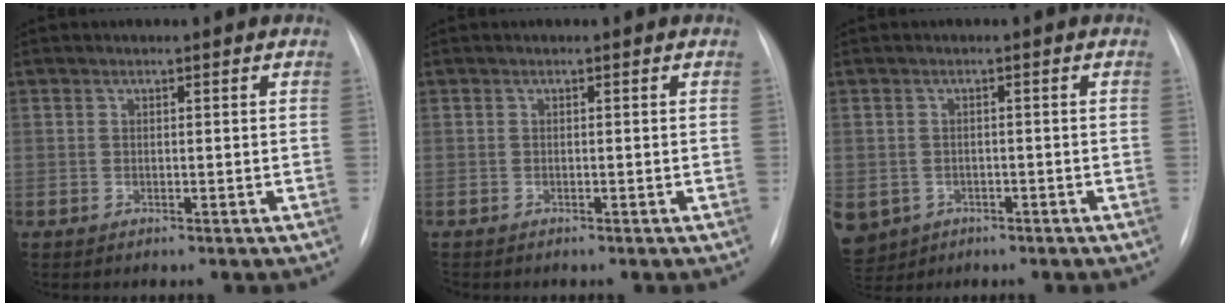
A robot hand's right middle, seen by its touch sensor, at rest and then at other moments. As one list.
[{"total": 0.0}, {"total": 9.8, "force": [-4.5, 8.1, 3.0], "torque": [-0.095, 0.001, -0.060]}]